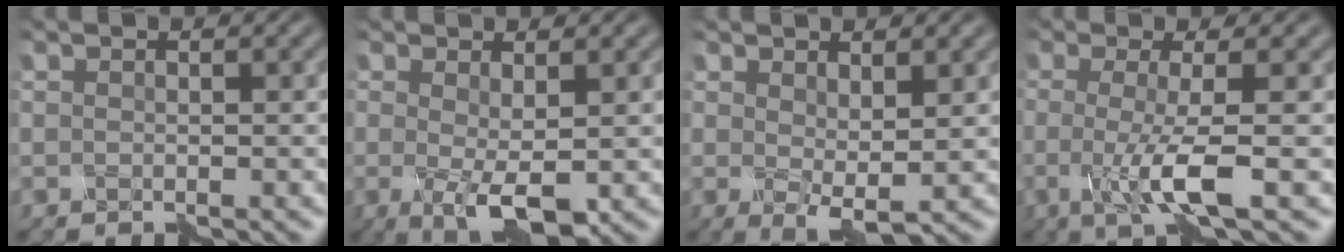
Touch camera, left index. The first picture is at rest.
{"total": 3.6, "force": [-0.5, 1.3, 3.3], "torque": [-0.062, -0.010, -0.008]}
{"total": 2.7, "force": [0.8, 1.1, 2.4], "torque": [-0.043, -0.013, 0.018]}
{"total": 5.0, "force": [-1.0, 1.1, 4.8], "torque": [-0.090, -0.011, -0.021]}